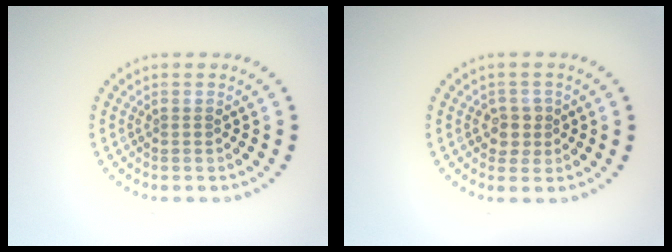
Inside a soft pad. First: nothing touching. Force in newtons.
{"total": 2.0, "press": 1.8, "slide": 0.7}